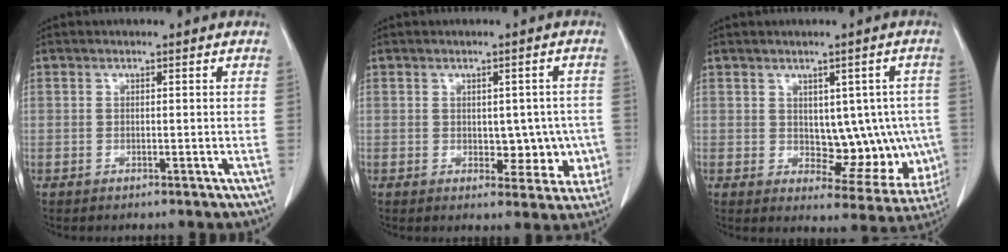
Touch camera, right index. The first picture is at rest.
{"total": 5.9, "force": [-0.5, 3.7, 4.5], "torque": [-0.035, 0.012, 0.001]}
{"total": 10.2, "force": [0.2, 5.9, 8.4], "torque": [-0.081, 0.013, 0.021]}